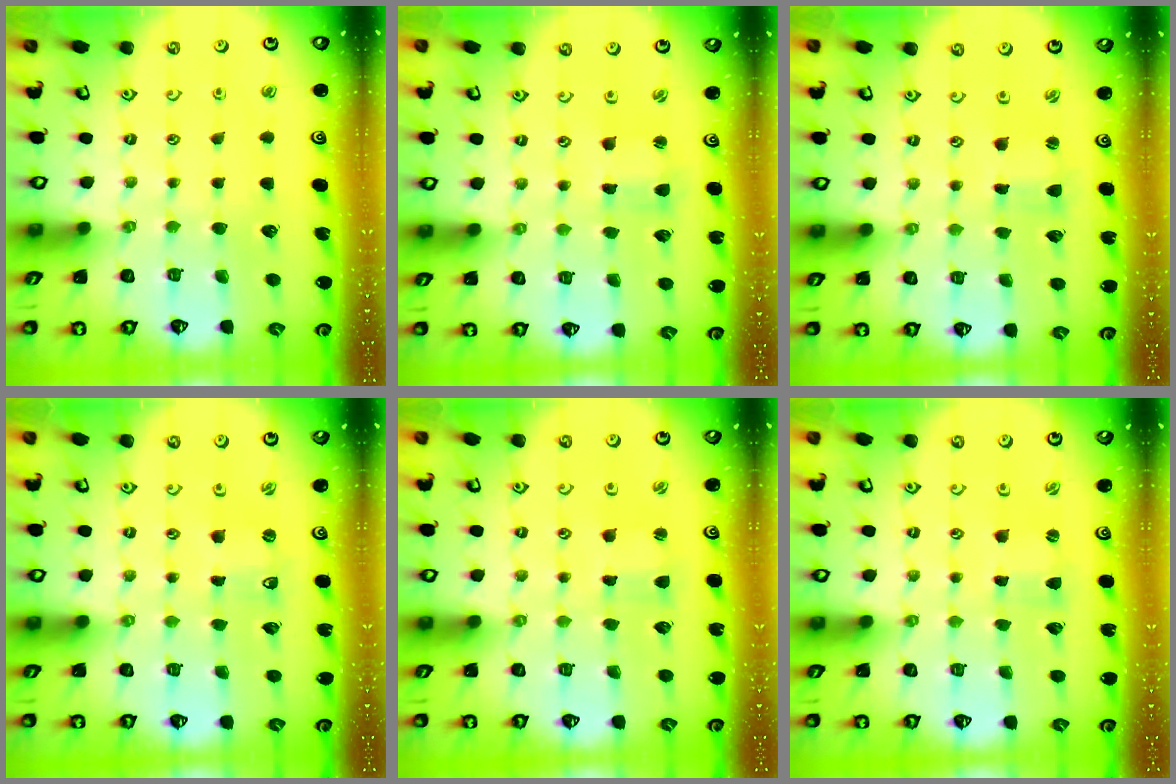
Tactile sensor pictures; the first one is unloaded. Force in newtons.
{"total": 1.2, "press": 1.1, "slide": 0.3}
{"total": 1.3, "press": 1.3, "slide": 0.1}
{"total": 0.6, "press": 0.6, "slide": 0.1}
{"total": 1.9, "press": 1.9, "slide": 0.4}
{"total": 0.0}